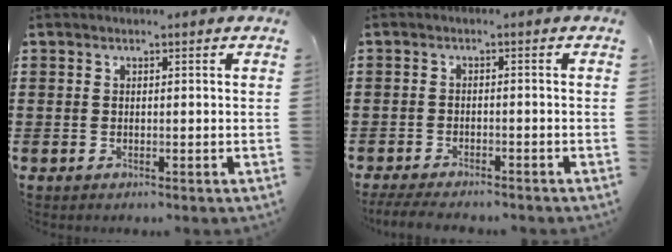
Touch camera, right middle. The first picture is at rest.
{"total": 2.5, "force": [-2.4, 0.2, 0.7], "torque": [-0.020, -0.002, -0.052]}